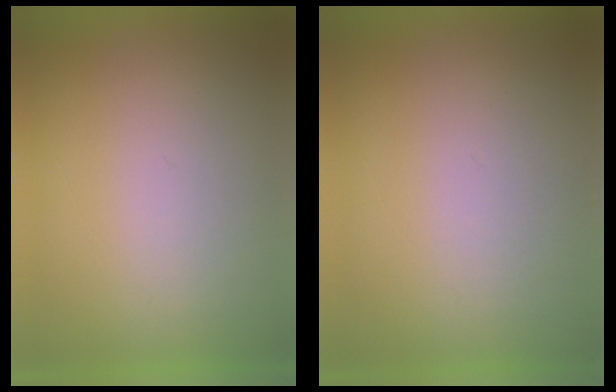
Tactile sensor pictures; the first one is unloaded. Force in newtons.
{"total": 1.9}